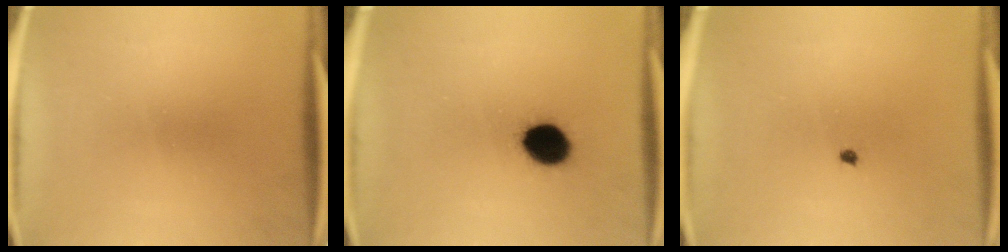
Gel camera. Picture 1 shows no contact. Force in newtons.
{"total": 9.2}
{"total": 0.5}